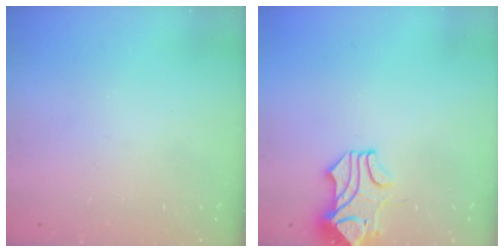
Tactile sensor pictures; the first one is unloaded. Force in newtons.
{"total": 2.2, "press": 2.0, "slide": 1.0}